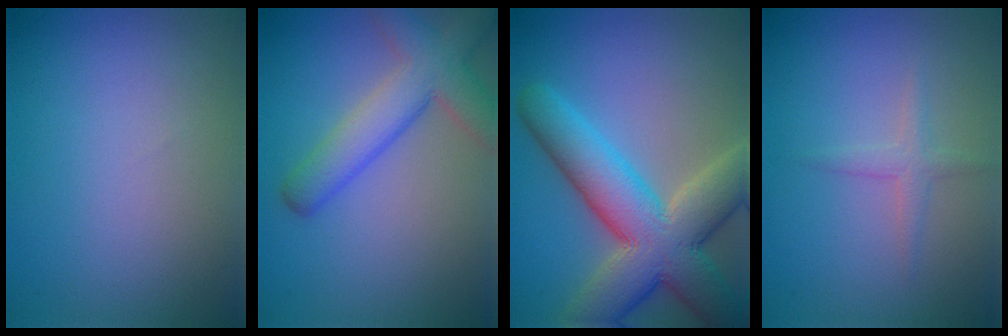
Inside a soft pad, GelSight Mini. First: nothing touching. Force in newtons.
{"total": 5.8, "press": 5.8, "slide": 0.4}
{"total": 10.5, "press": 10.5, "slide": 0.6}
{"total": 1.4, "press": 1.4, "slide": 0.1}